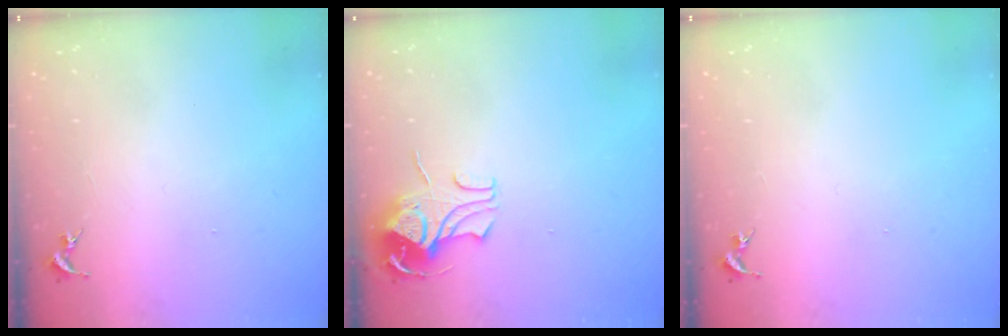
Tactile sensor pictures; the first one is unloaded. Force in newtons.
{"total": 8.5, "press": 8.4, "slide": 0.8}
{"total": 0.0}